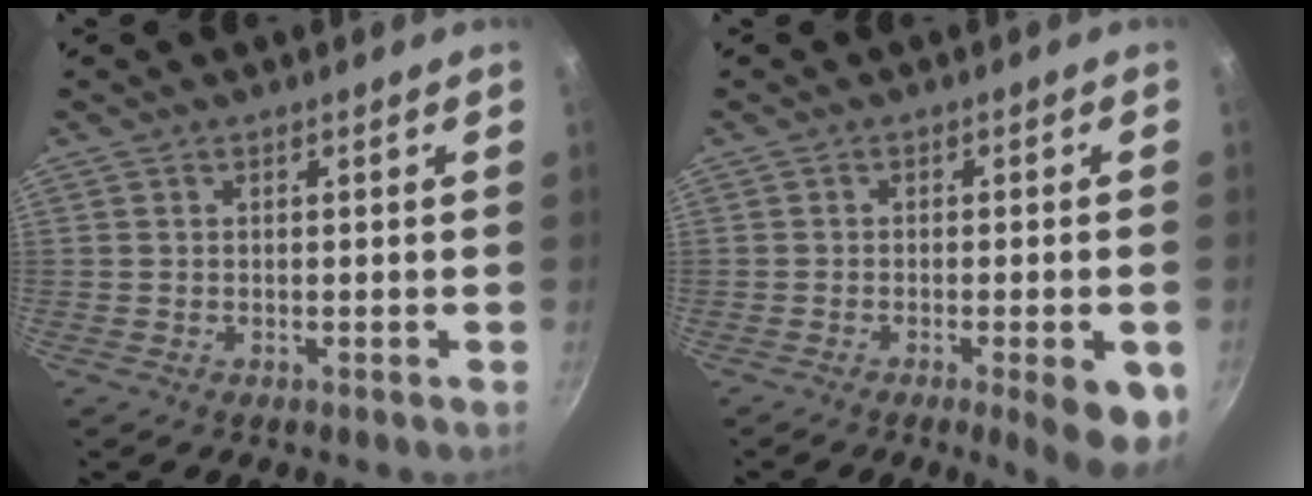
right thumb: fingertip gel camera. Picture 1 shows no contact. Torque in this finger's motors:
{"motor_torque": [1.12, 1.57, 0.60, -0.66, 0.22]}